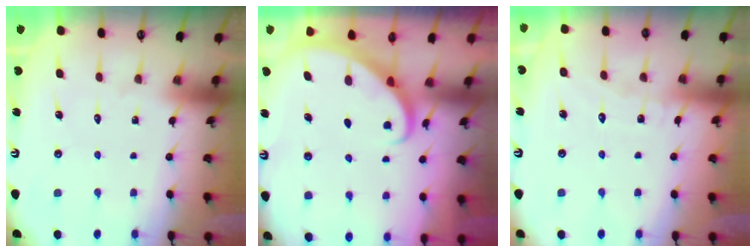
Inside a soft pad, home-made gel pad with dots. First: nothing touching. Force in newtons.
{"total": 2.7, "press": 2.7, "slide": 0.2}
{"total": 5.2, "press": 5.2, "slide": 0.5}